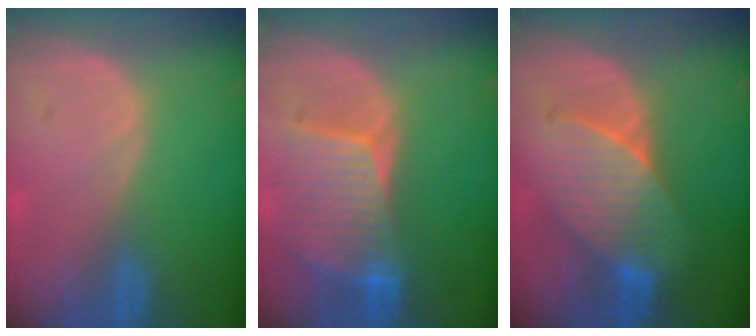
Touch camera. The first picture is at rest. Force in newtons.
{"total": 8.6, "press": 7.7, "slide": 3.8}
{"total": 7.1, "press": 7.0, "slide": 1.4}